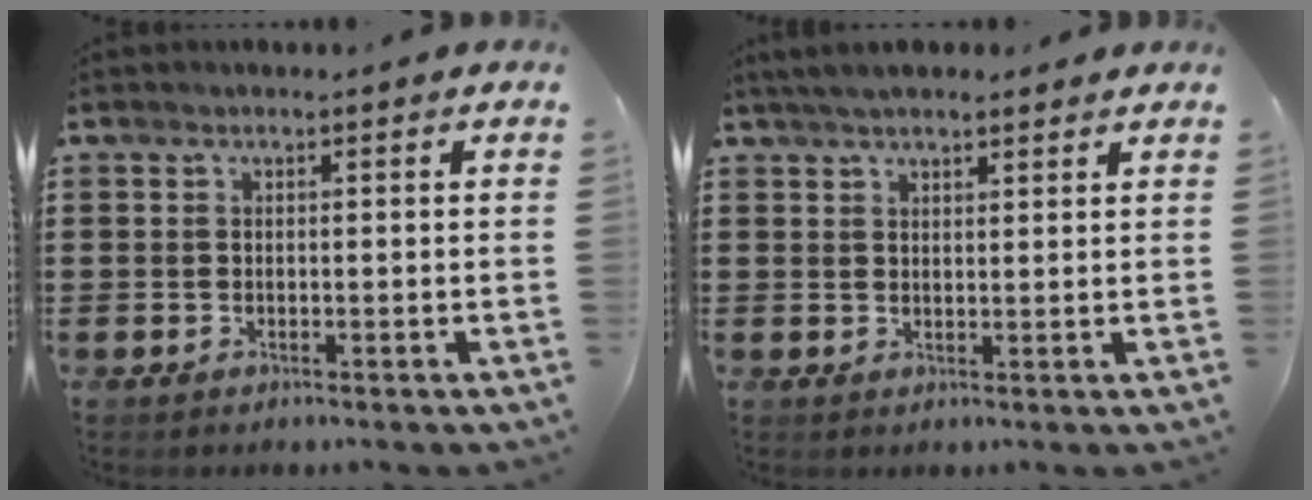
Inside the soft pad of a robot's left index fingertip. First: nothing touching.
{"total": 3.7, "force": [3.3, 1.3, 1.0], "torque": [-0.029, 0.001, 0.063]}